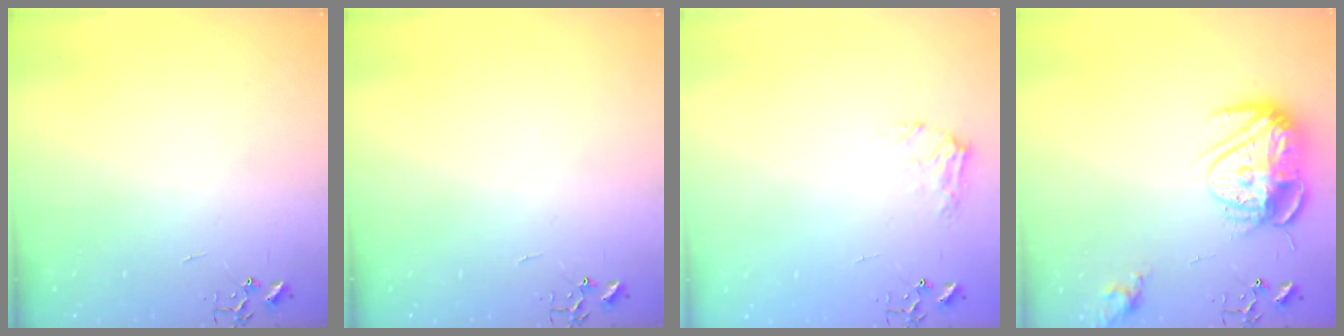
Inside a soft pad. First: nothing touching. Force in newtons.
{"total": 0.0}
{"total": 9.0, "press": 8.9, "slide": 0.9}
{"total": 15.7, "press": 15.7, "slide": 1.0}